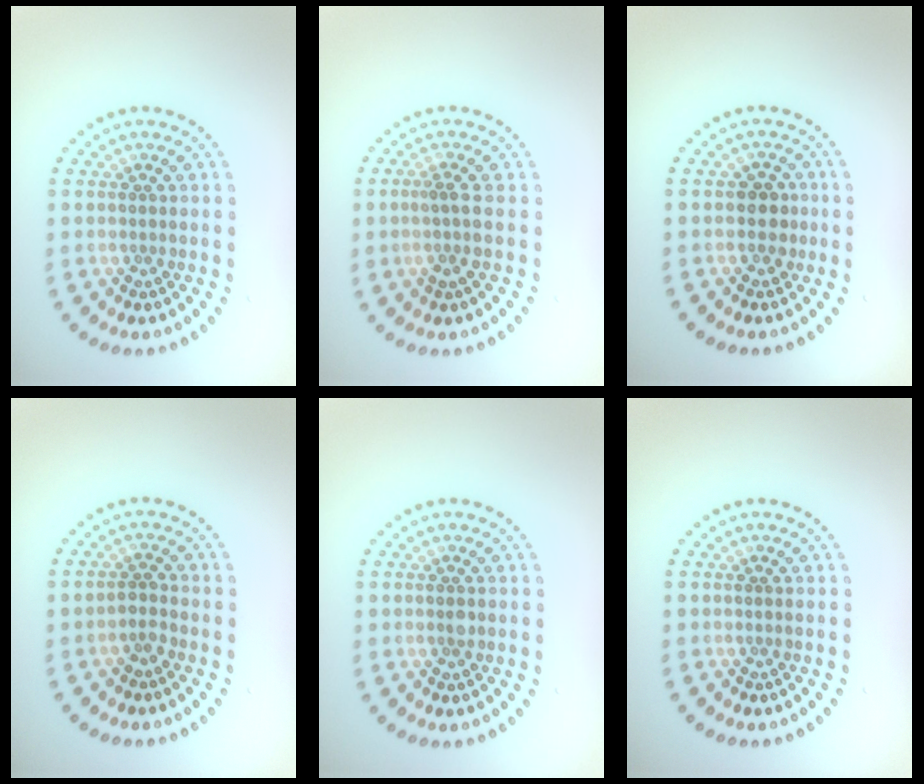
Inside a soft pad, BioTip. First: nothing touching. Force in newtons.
{"total": 1.8, "press": 1.4, "slide": 1.1}
{"total": 1.9, "press": 1.7, "slide": 0.8}
{"total": 1.3, "press": 1.1, "slide": 0.7}
{"total": 0.8, "press": 0.8, "slide": 0.1}
{"total": 0.0}